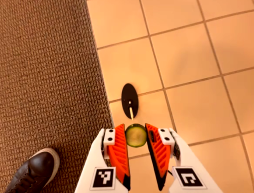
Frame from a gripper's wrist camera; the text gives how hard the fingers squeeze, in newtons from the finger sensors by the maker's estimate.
{"total": 6.9, "left": 6.7, "right": 7.2}